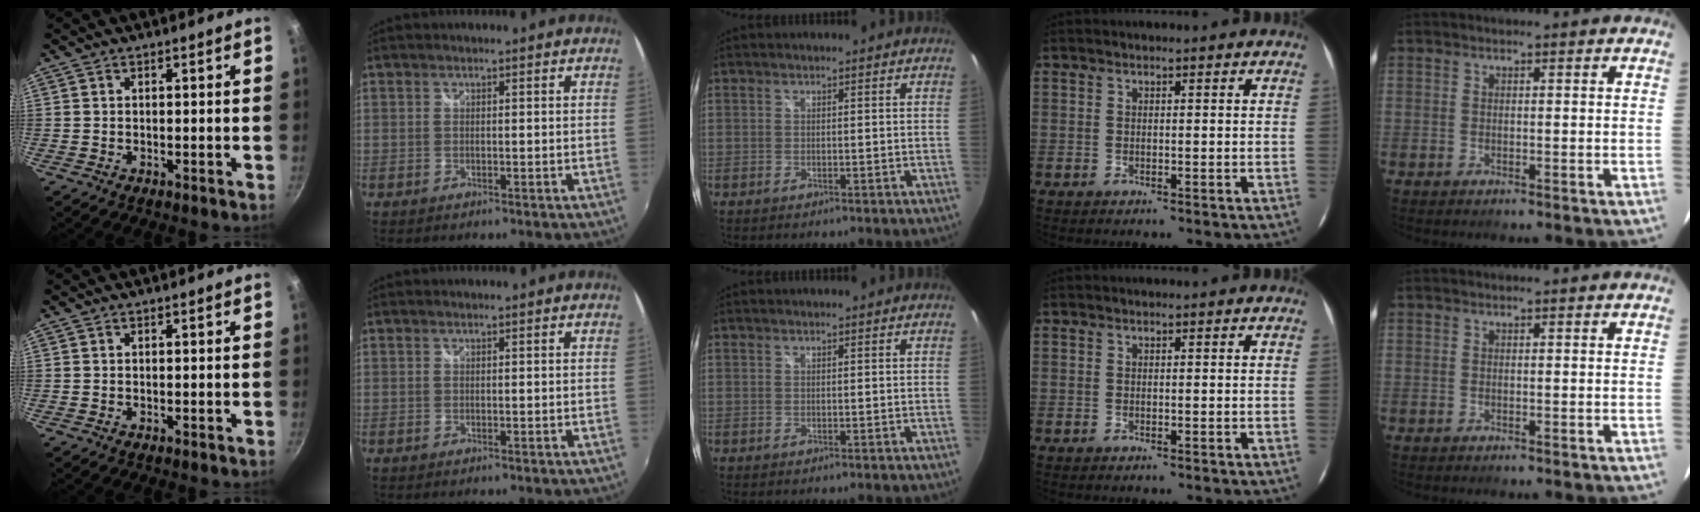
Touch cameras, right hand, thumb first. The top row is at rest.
{}